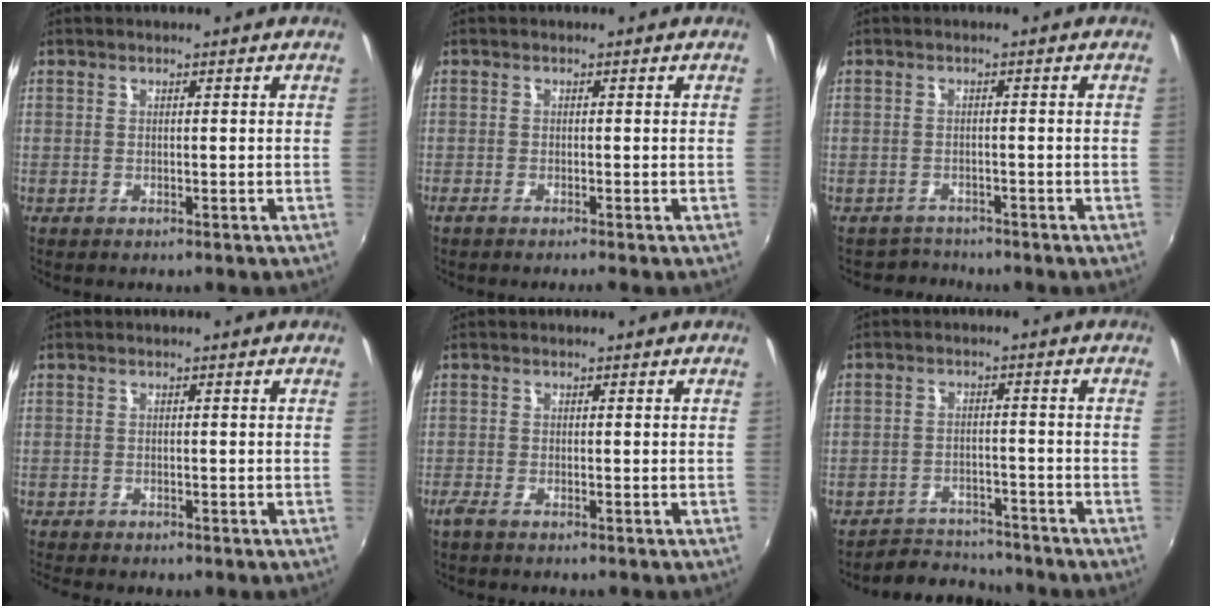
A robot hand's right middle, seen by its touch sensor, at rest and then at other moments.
{"total": 1.1, "force": [-0.9, -0.2, 0.6], "torque": [-0.013, -0.004, -0.019]}
{"total": 2.2, "force": [-2.0, 0.6, -0.7], "torque": [0.004, 0.006, -0.036]}
{"total": 2.2, "force": [-1.9, 0.6, 1.1], "torque": [-0.021, -0.013, -0.028]}
{"total": 1.5, "force": [-1.1, 0.2, 1.0], "torque": [-0.022, -0.007, -0.024]}
{"total": 6.7, "force": [-6.4, 2.0, 0.0], "torque": [-0.018, 0.015, -0.096]}